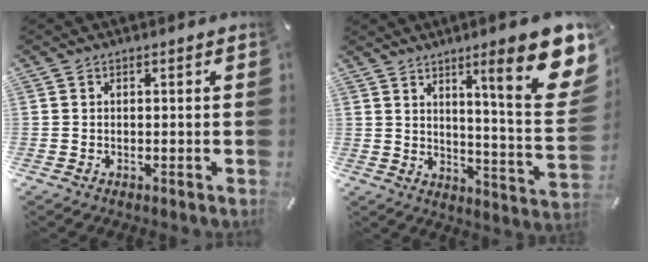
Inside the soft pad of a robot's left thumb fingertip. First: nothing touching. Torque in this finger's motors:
{"motor_torque": [2.66, 2.35, 1.39, -1.38, 0.18]}